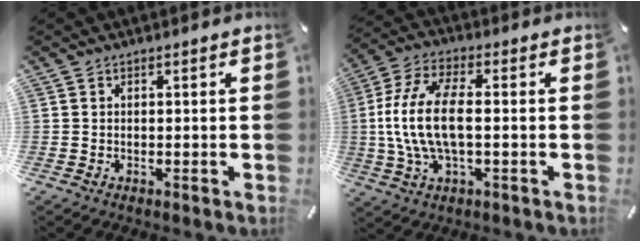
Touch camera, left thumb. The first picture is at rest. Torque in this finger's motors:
{"motor_torque": [0.01, 1.34, 1.25, -0.82, 0.34]}